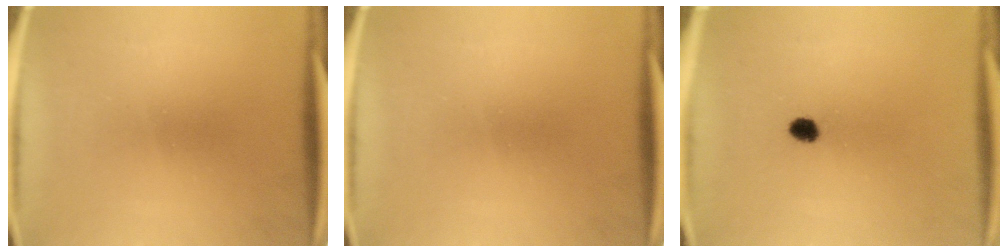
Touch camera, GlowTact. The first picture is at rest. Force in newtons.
{"total": 0.0}
{"total": 2.3}